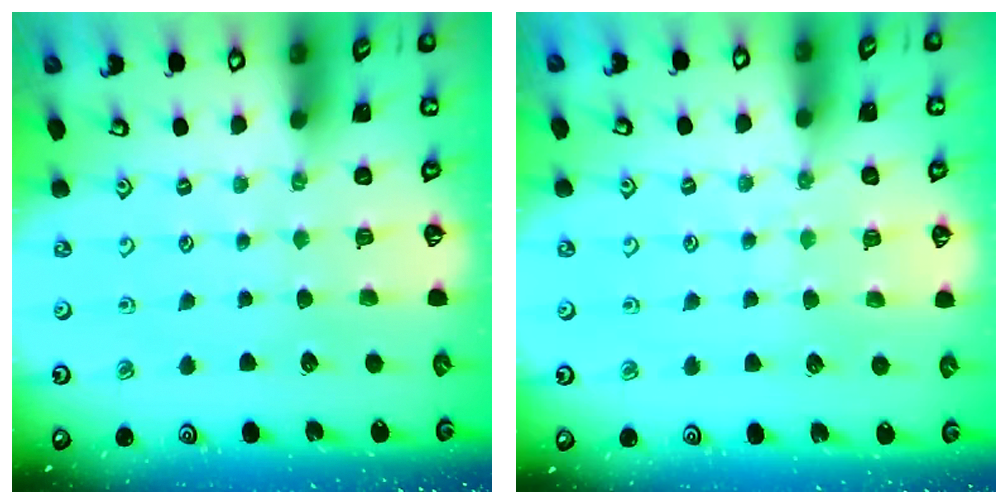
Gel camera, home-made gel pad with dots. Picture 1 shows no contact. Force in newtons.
{"total": 6.7, "press": 6.6, "slide": 0.8}